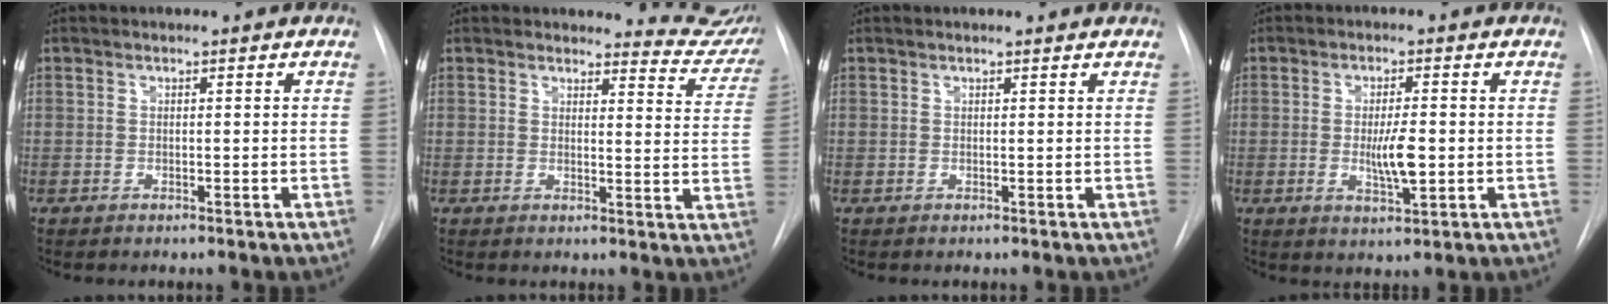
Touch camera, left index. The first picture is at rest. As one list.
[{"total": 8.9, "force": [8.7, 1.6, 0.0], "torque": [0.030, -0.065, 0.068]}, {"total": 2.0, "force": [1.9, 0.0, 0.5], "torque": [-0.013, 0.010, 0.019]}, {"total": 5.1, "force": [-0.5, 1.1, 5.0], "torque": [-0.090, -0.008, -0.005]}]